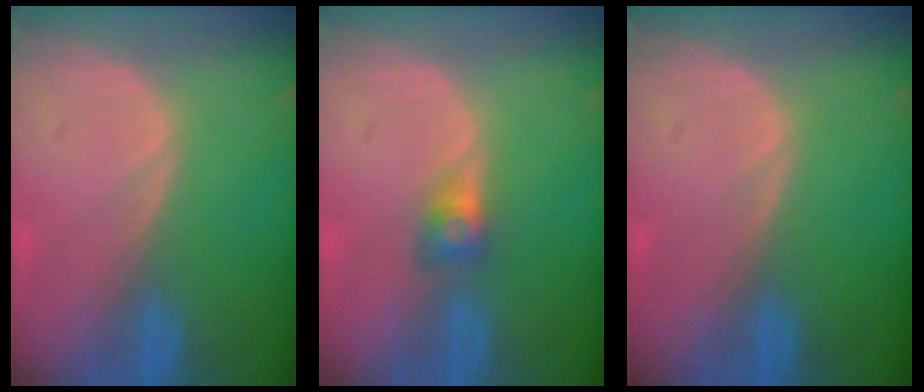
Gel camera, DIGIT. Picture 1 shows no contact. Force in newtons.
{"total": 2.8, "press": 2.4, "slide": 1.5}
{"total": 0.0}